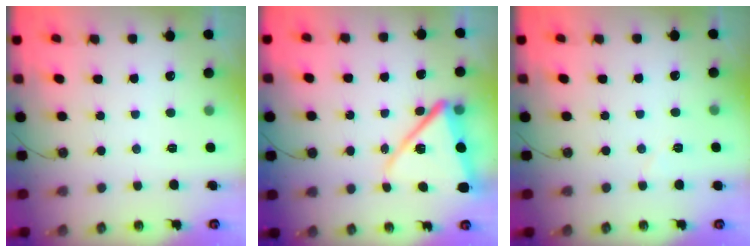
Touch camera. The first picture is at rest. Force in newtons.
{"total": 14.4, "press": 14.4, "slide": 1.1}
{"total": 3.8, "press": 3.4, "slide": 1.7}